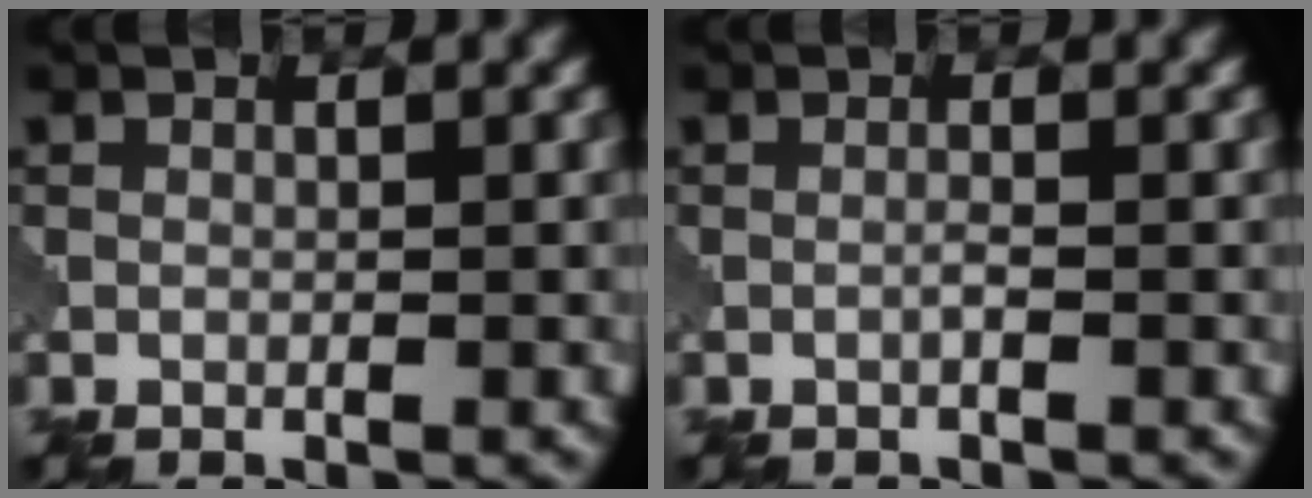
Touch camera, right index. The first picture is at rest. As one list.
[{"total": 0.6, "force": [-0.3, -0.1, 0.6], "torque": [-0.012, 0.002, -0.008]}]